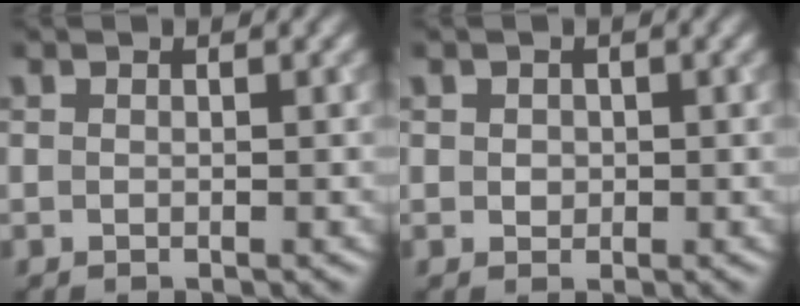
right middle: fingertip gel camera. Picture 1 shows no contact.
{"total": 0.9, "force": [0.1, 0.9, 0.3], "torque": [-0.004, -0.002, 0.003]}